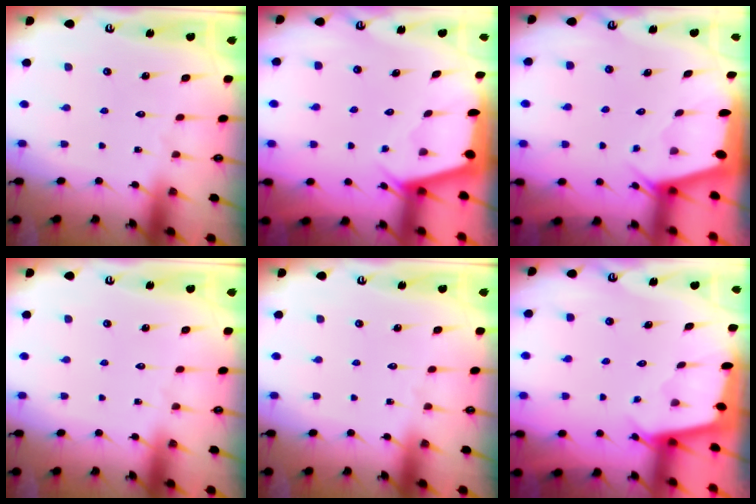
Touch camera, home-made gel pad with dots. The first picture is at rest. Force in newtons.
{"total": 2.4, "press": 2.3, "slide": 0.3}
{"total": 1.9, "press": 1.9, "slide": 0.3}
{"total": 0.0}
{"total": 0.0}
{"total": 1.8, "press": 1.8, "slide": 0.2}